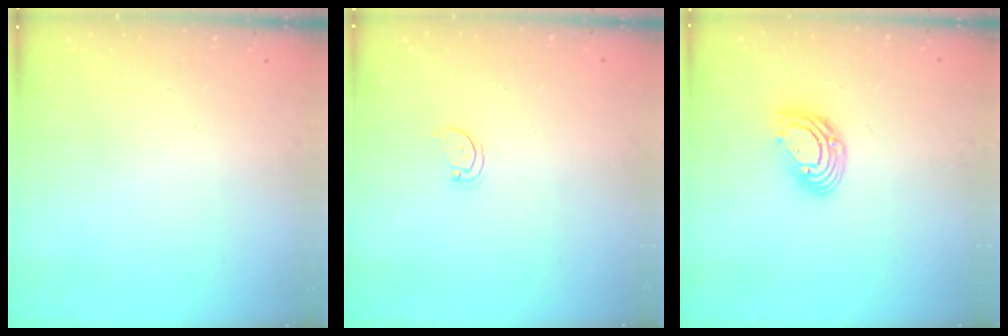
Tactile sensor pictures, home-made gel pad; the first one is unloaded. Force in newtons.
{"total": 1.5, "press": 1.5, "slide": 0.1}
{"total": 9.9, "press": 9.9, "slide": 1.1}